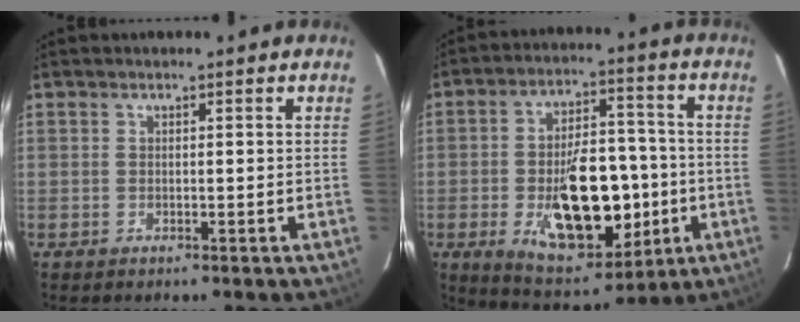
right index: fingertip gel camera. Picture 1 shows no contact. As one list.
[{"total": 19.6, "force": [-4.5, 10.2, 16.2], "torque": [-0.277, 0.008, -0.046]}]